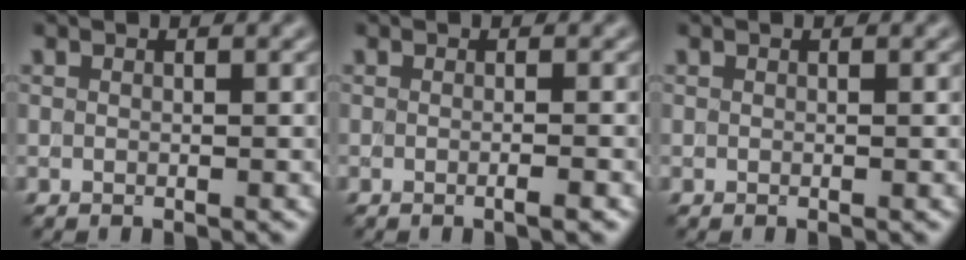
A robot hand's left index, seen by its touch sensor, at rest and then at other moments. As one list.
[{"total": 1.7, "force": [-0.2, 0.6, 1.5], "torque": [-0.011, -0.005, -0.013]}, {"total": 0.0}]